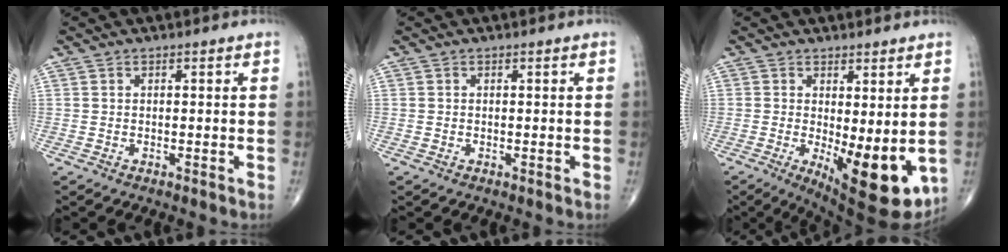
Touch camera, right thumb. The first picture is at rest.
{"total": 0.0}
{"total": 12.6, "force": [-1.7, 4.7, 11.6], "torque": [-0.157, -0.029, -0.010]}